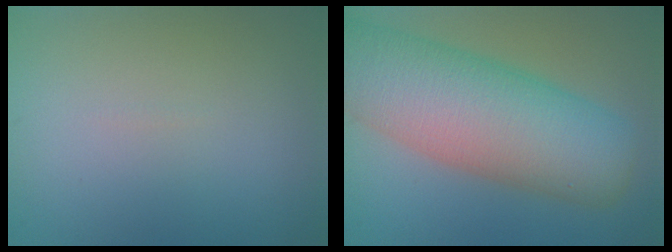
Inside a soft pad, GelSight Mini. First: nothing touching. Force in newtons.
{"total": 11.3, "press": 11.3, "slide": 0.6}